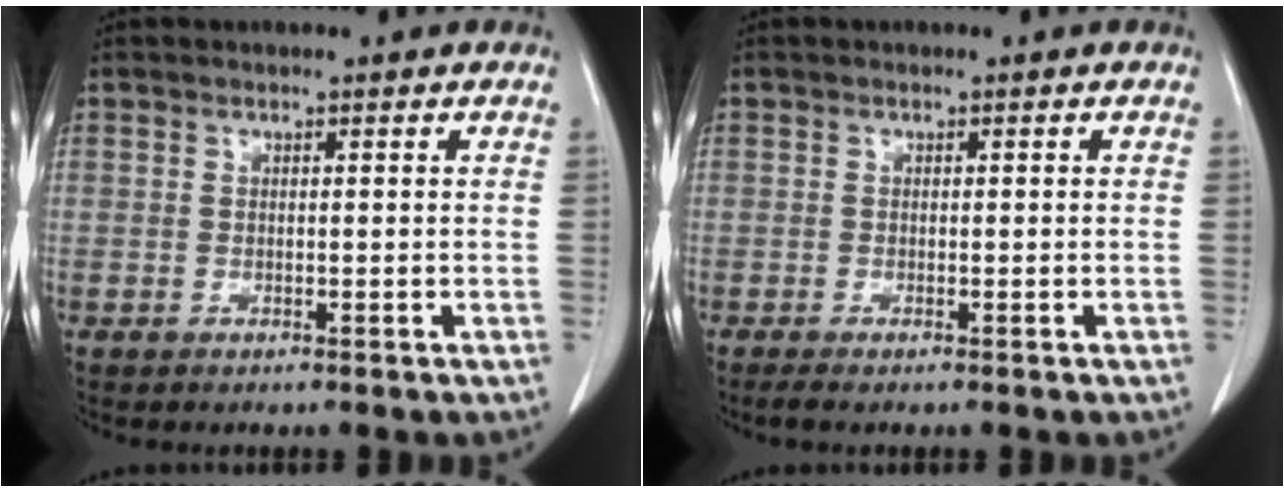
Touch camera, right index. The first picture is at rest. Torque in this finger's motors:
{"motor_torque": [0.15, -0.12, 0.03, -0.01]}